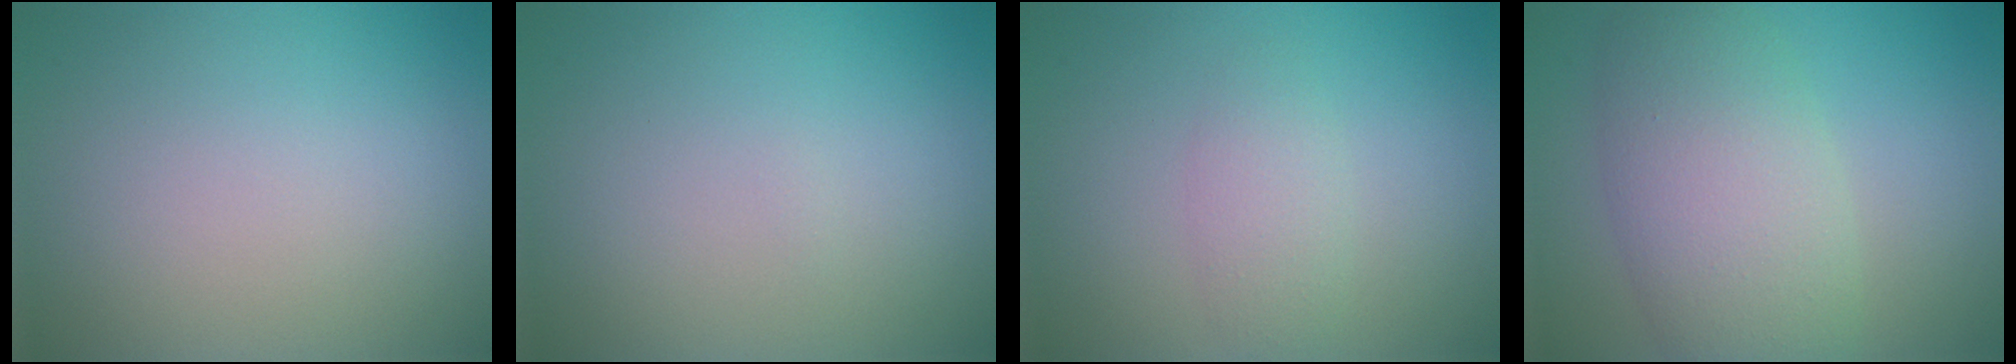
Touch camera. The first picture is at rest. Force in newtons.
{"total": 0.0}
{"total": 1.9, "press": 1.9, "slide": 0.1}
{"total": 7.6, "press": 7.6, "slide": 0.5}